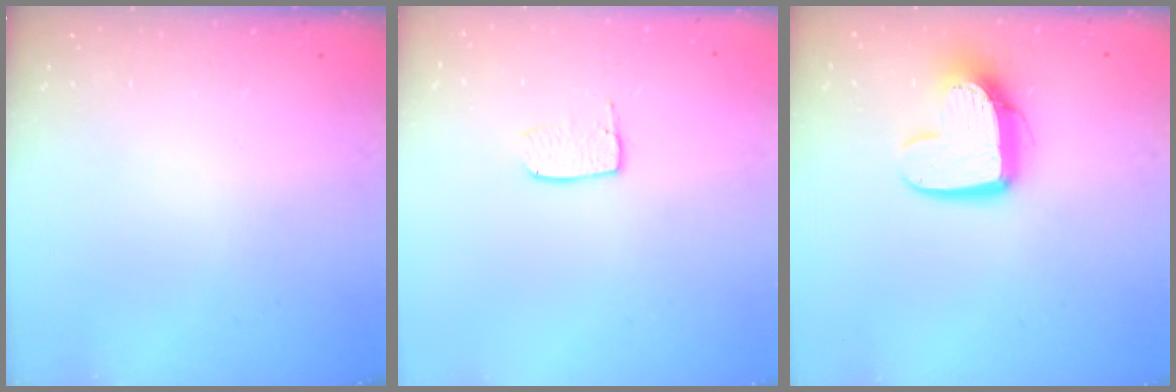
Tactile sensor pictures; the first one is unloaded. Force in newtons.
{"total": 5.8, "press": 5.8, "slide": 0.4}
{"total": 12.9, "press": 12.8, "slide": 1.1}